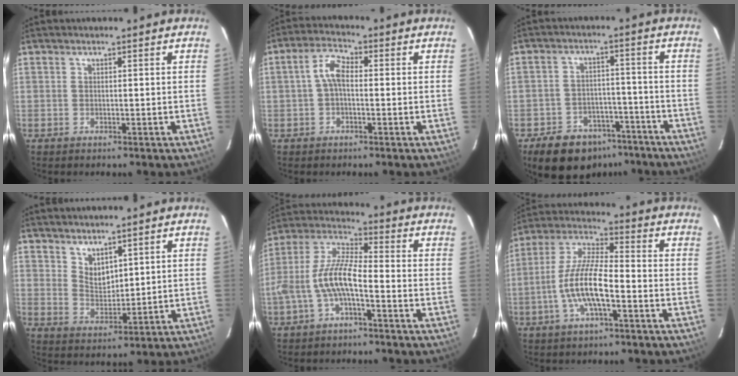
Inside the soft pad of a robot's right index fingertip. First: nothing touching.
{"total": 4.4, "force": [-0.3, 2.2, 3.8], "torque": [-0.080, 0.018, -0.007]}
{"total": 14.0, "force": [-10.1, 8.1, 5.4], "torque": [-0.129, 0.015, -0.130]}
{"total": 4.8, "force": [3.7, 2.2, 2.0], "torque": [-0.028, -0.006, 0.074]}
{"total": 9.3, "force": [-3.4, 2.6, 8.2], "torque": [-0.185, 0.013, -0.063]}
{"total": 11.5, "force": [-3.9, 2.8, 10.5], "torque": [-0.221, 0.000, -0.075]}